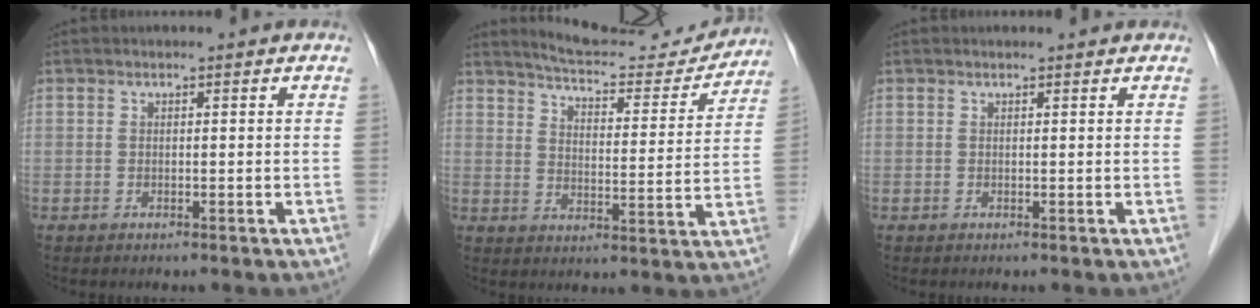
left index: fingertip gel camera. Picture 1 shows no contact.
{"total": 13.9, "force": [13.4, 2.2, 2.8], "torque": [-0.035, -0.021, 0.174]}
{"total": 1.0, "force": [0.9, 0.2, 0.2], "torque": [-0.011, 0.005, 0.007]}